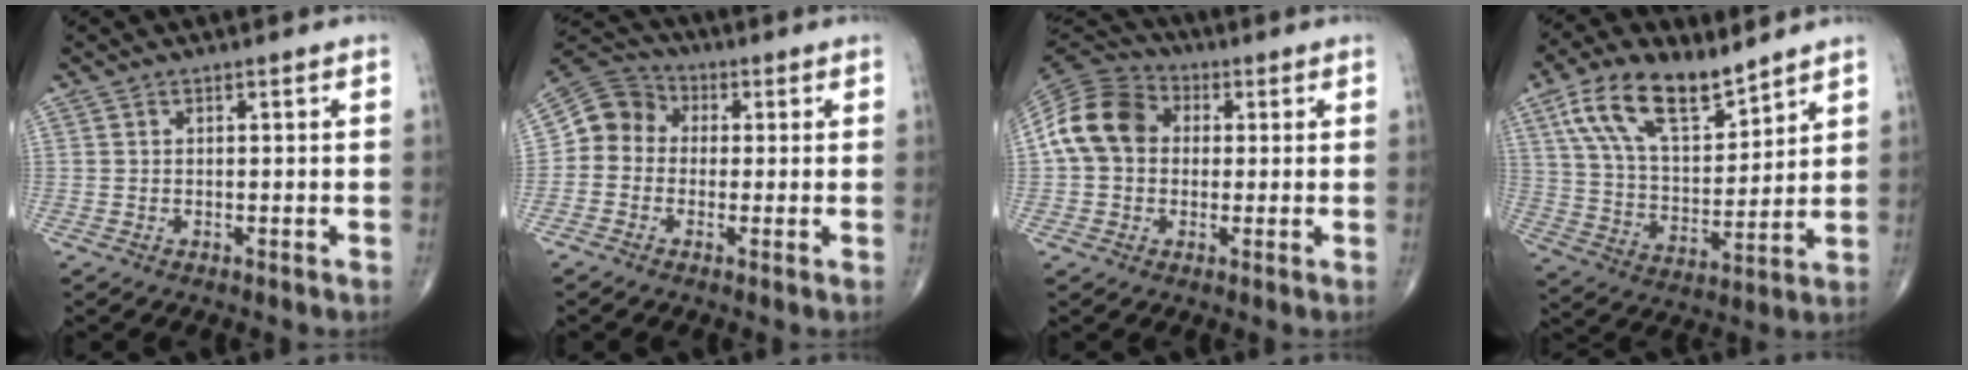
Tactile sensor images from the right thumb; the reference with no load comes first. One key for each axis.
{"total": 7.7, "fx": -0.2, "fy": 6.9, "fz": 3.3, "tx": -0.038, "ty": 0.028, "tz": -0.022}
{"total": 12.9, "fx": 1.4, "fy": 10.3, "fz": 7.7, "tx": -0.135, "ty": 0.030, "tz": 0.013}
{"total": 16.1, "fx": 10.1, "fy": 7.3, "fz": 10.3, "tx": -0.162, "ty": -0.043, "tz": 0.196}